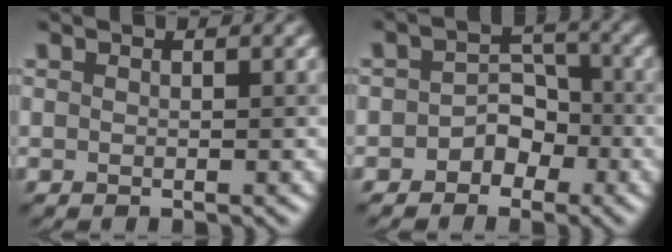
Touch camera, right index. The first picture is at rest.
{"total": 2.3, "force": [-1.3, 1.8, 0.7], "torque": [-0.010, 0.009, -0.021]}